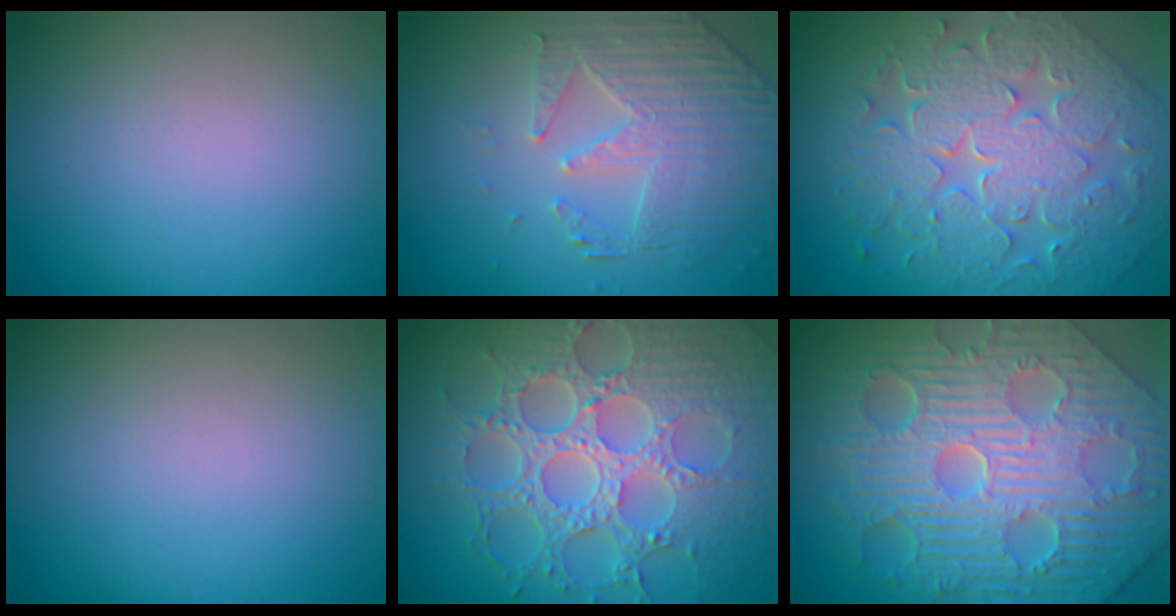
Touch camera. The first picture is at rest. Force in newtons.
{"total": 4.9, "press": 3.9, "slide": 2.9}
{"total": 9.5, "press": 6.7, "slide": 6.6}
{"total": 0.0}
{"total": 8.7, "press": 6.6, "slide": 5.8}
{"total": 12.5, "press": 8.2, "slide": 9.4}